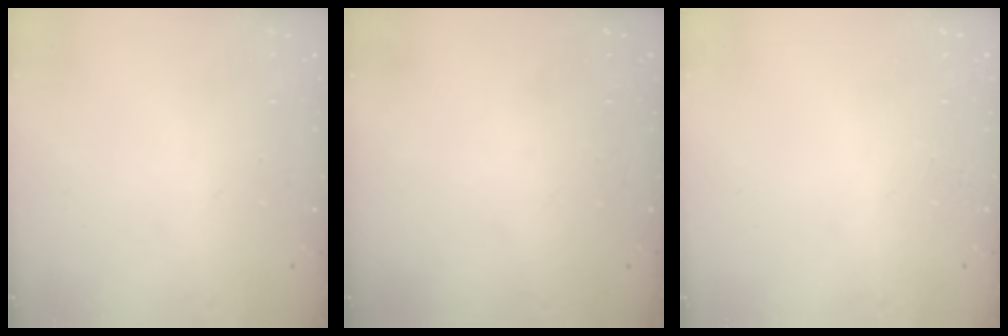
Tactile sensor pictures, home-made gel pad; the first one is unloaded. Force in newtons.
{"total": 0.0}
{"total": 0.0}